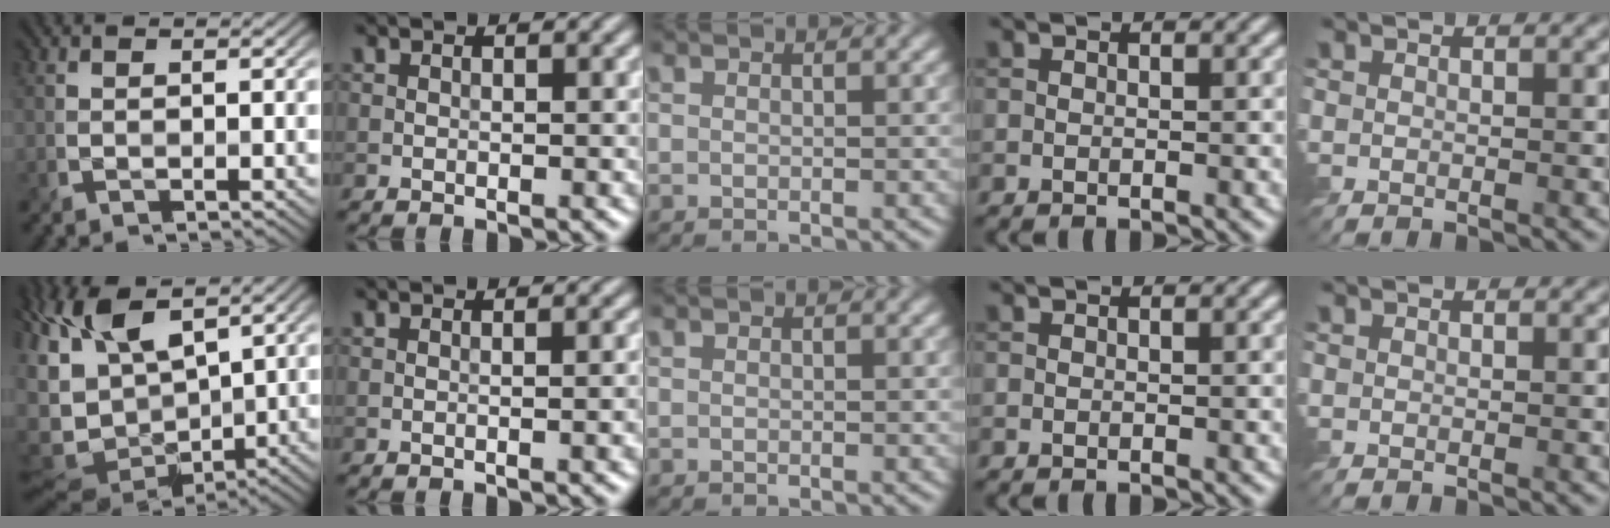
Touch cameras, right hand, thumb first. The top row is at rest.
{"thumb": {"total": 13.3, "force": [2.7, 7.1, 10.9], "torque": [-0.250, -0.001, 0.063]}, "index": {"total": 1.6, "force": [-0.3, 0.4, 1.5], "torque": [-0.016, 0.001, -0.006]}}